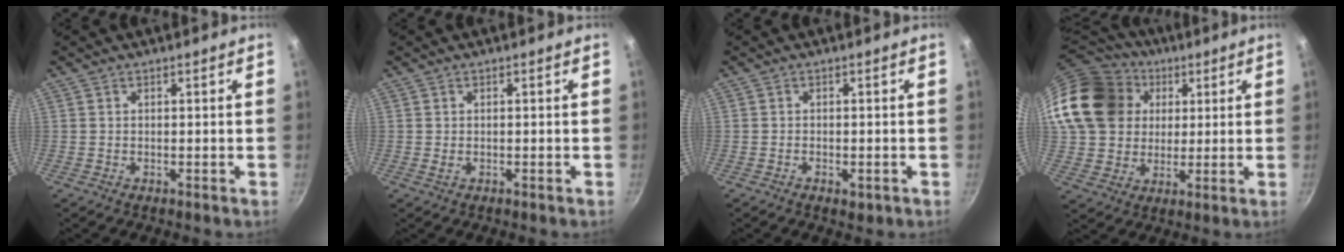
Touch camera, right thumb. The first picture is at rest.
{"total": 0.6, "force": [-0.2, 0.2, 0.6], "torque": [-0.016, 0.002, -0.001]}
{"total": 2.2, "force": [-1.0, 1.1, 1.6], "torque": [-0.025, -0.001, -0.014]}
{"total": 22.1, "force": [5.6, 18.2, 11.0], "torque": [-0.199, 0.031, 0.110]}